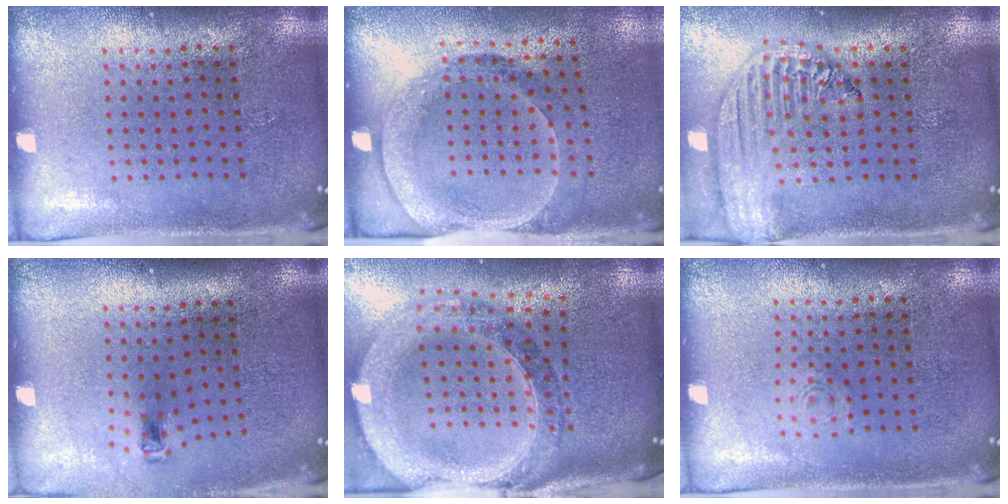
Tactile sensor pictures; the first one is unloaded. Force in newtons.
{"total": 1.7, "press": 1.3, "slide": 1.1}
{"total": 2.4, "press": 2.1, "slide": 1.2}
{"total": 0.6, "press": 0.3, "slide": 0.5}
{"total": 2.5, "press": 2.2, "slide": 1.2}
{"total": 0.7, "press": 0.7, "slide": 0.2}